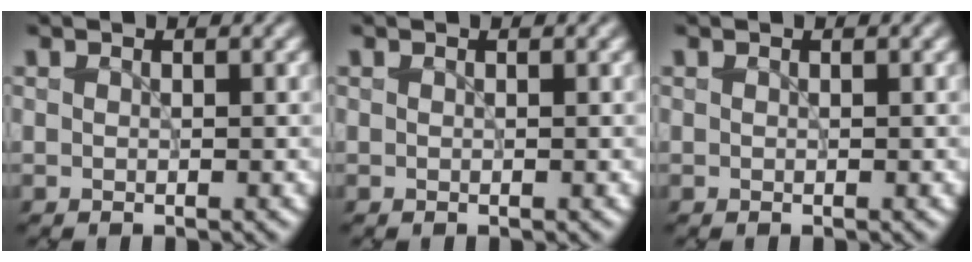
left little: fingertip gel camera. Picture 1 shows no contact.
{"total": 0.0}
{"total": 0.0}